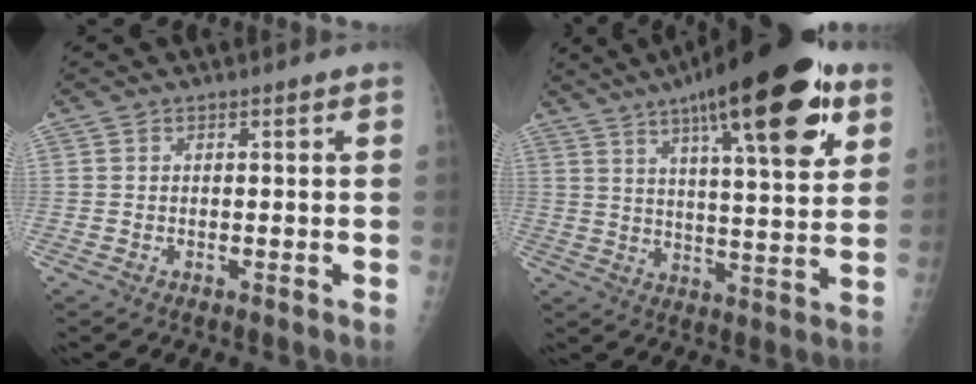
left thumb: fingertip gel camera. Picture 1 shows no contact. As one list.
[{"total": 23.7, "force": [12.5, 6.2, 19.1], "torque": [-0.271, -0.023, 0.186]}]